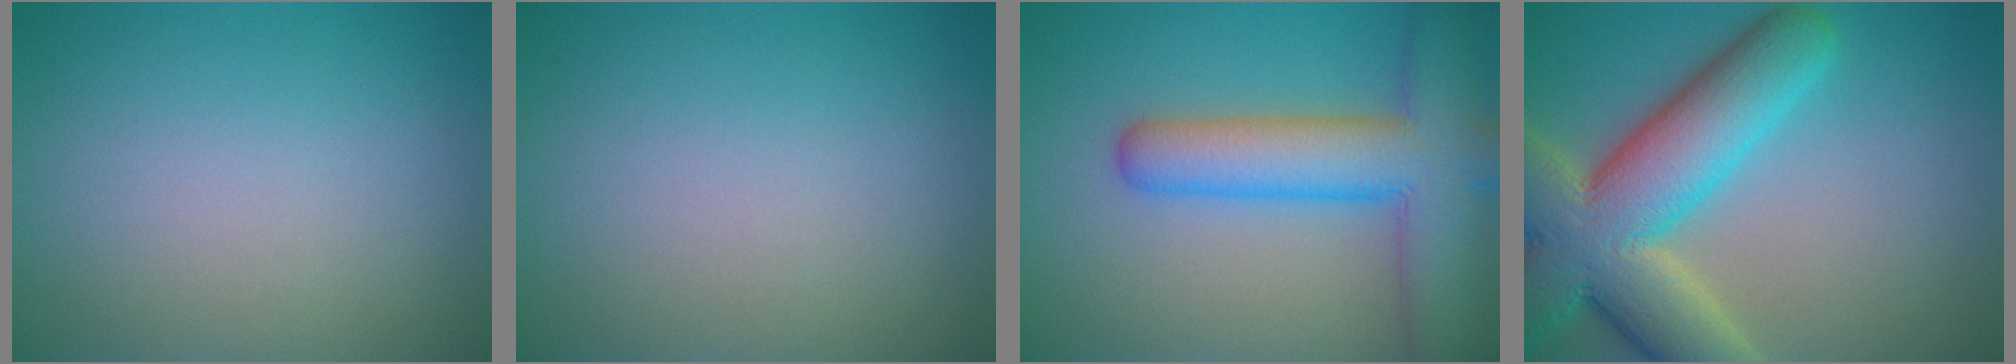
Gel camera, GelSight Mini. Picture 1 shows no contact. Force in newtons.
{"total": 0.0}
{"total": 9.0, "press": 9.0, "slide": 0.4}
{"total": 12.5, "press": 12.4, "slide": 1.0}